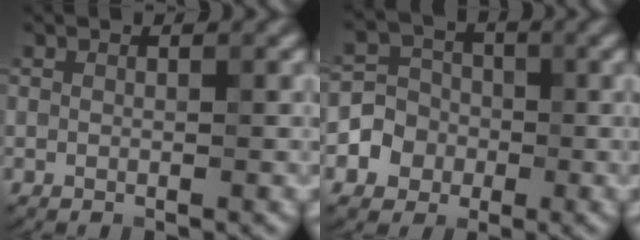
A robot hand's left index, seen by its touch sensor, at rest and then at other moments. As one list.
[{"total": 3.5, "force": [-1.1, 3.3, 0.7], "torque": [0.010, 0.005, -0.029]}]